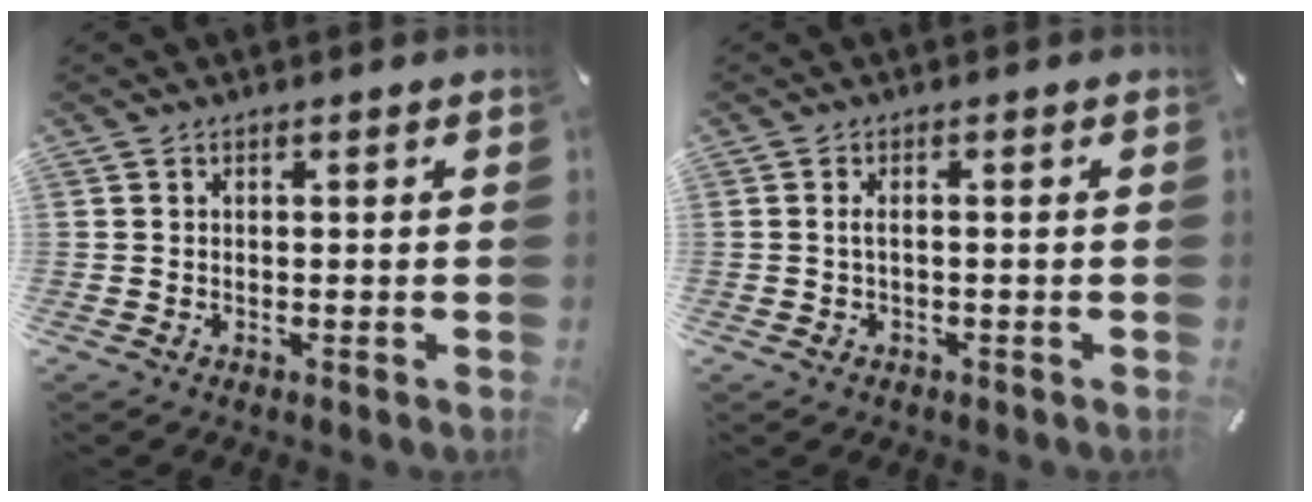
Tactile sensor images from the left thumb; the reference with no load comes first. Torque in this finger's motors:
{"motor_torque": [0.44, 0.10, 0.13, -0.05, 0.07]}